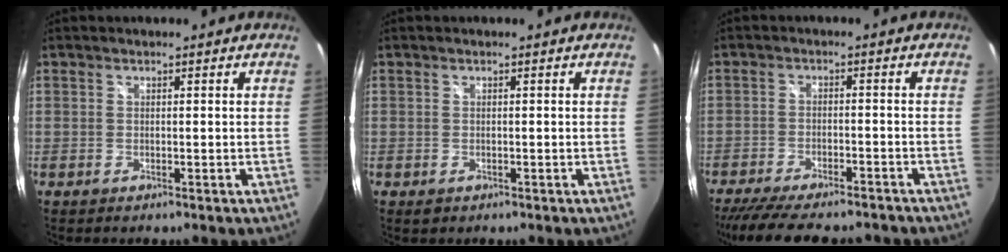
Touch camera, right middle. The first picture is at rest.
{"total": 1.0, "force": [-0.4, 0.8, 0.4], "torque": [-0.007, -0.005, -0.008]}
{"total": 16.4, "force": [-13.9, 4.1, 7.7], "torque": [-0.159, -0.035, -0.206]}